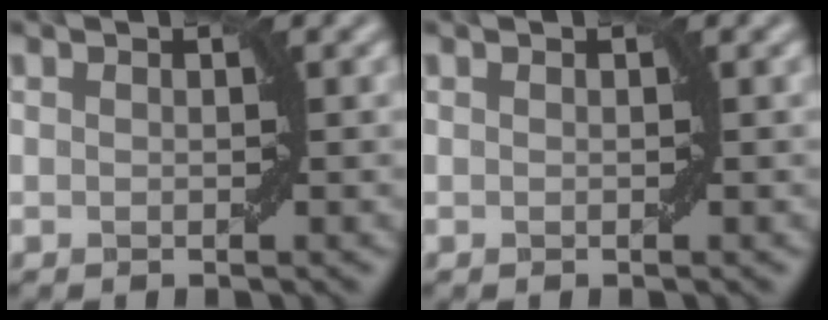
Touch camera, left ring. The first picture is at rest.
{"total": 0.0}